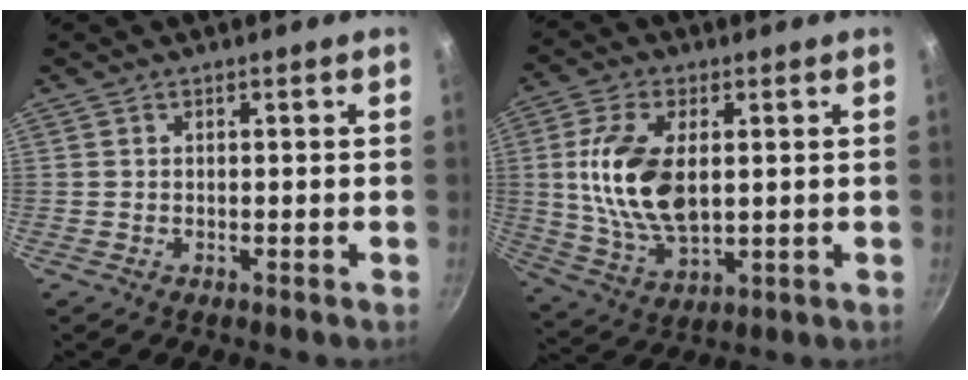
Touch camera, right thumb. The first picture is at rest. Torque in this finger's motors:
{"motor_torque": [0.88, 0.92, 1.54, 0.30, 0.56]}